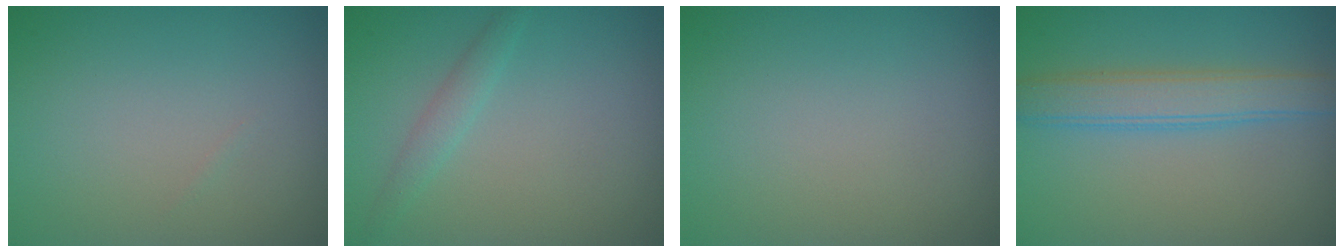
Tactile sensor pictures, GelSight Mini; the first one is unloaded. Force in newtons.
{"total": 1.4, "press": 1.4, "slide": 0.1}
{"total": 0.0}
{"total": 3.9, "press": 3.9, "slide": 0.1}